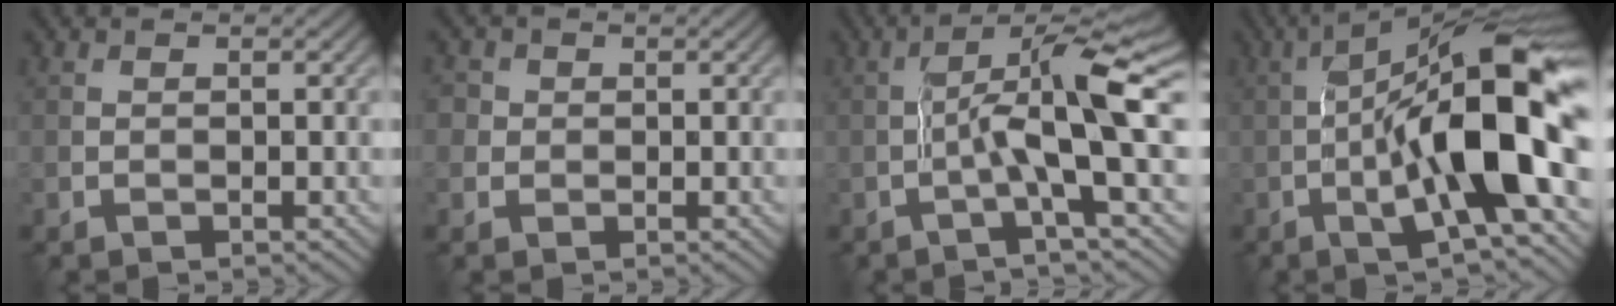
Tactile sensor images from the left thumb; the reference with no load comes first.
{"total": 2.0, "force": [0.4, 1.9, 0.6], "torque": [-0.018, 0.002, 0.002]}
{"total": 9.1, "force": [-0.9, 0.9, 9.0], "torque": [-0.153, 0.023, -0.029]}
{"total": 16.7, "force": [-2.4, 4.8, 15.8], "torque": [-0.249, 0.026, -0.051]}